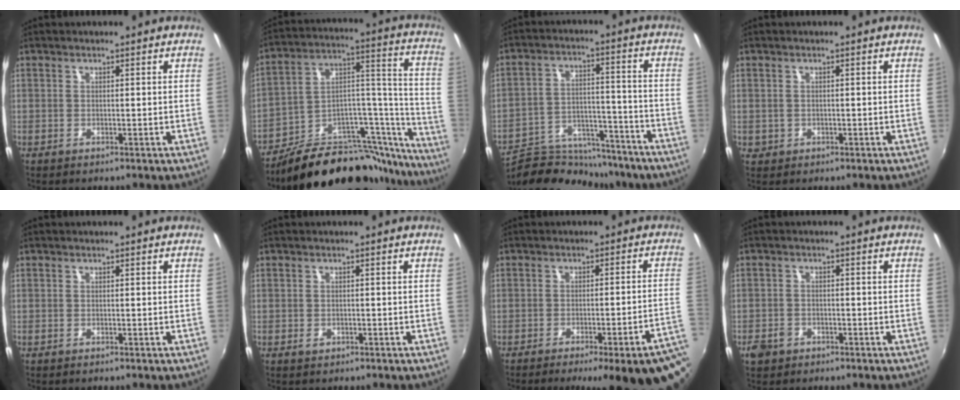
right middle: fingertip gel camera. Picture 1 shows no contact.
{"total": 26.7, "force": [-21.7, 9.7, 12.1], "torque": [-0.133, 0.065, -0.314]}
{"total": 21.3, "force": [-18.5, 7.0, 8.1], "torque": [-0.161, 0.003, -0.265]}
{"total": 1.4, "force": [-0.2, 1.4, 0.4], "torque": [-0.006, -0.002, -0.002]}
{"total": 0.0}
{"total": 1.1, "force": [-0.6, 0.9, 0.4], "torque": [-0.007, -0.001, -0.006]}
{"total": 19.6, "force": [-15.0, 2.4, 12.4], "torque": [-0.134, -0.016, -0.184]}
{"total": 3.7, "force": [-2.3, 2.7, 1.3], "torque": [-0.036, 0.000, -0.039]}